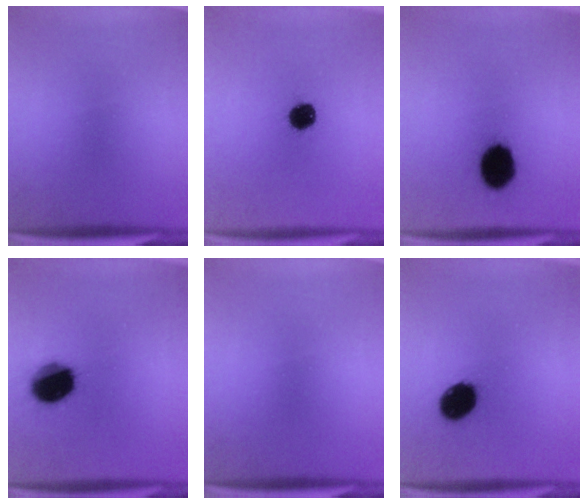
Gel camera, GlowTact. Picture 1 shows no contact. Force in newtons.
{"total": 7.5}
{"total": 12.1}
{"total": 13.9}
{"total": 0.0}
{"total": 10.0}